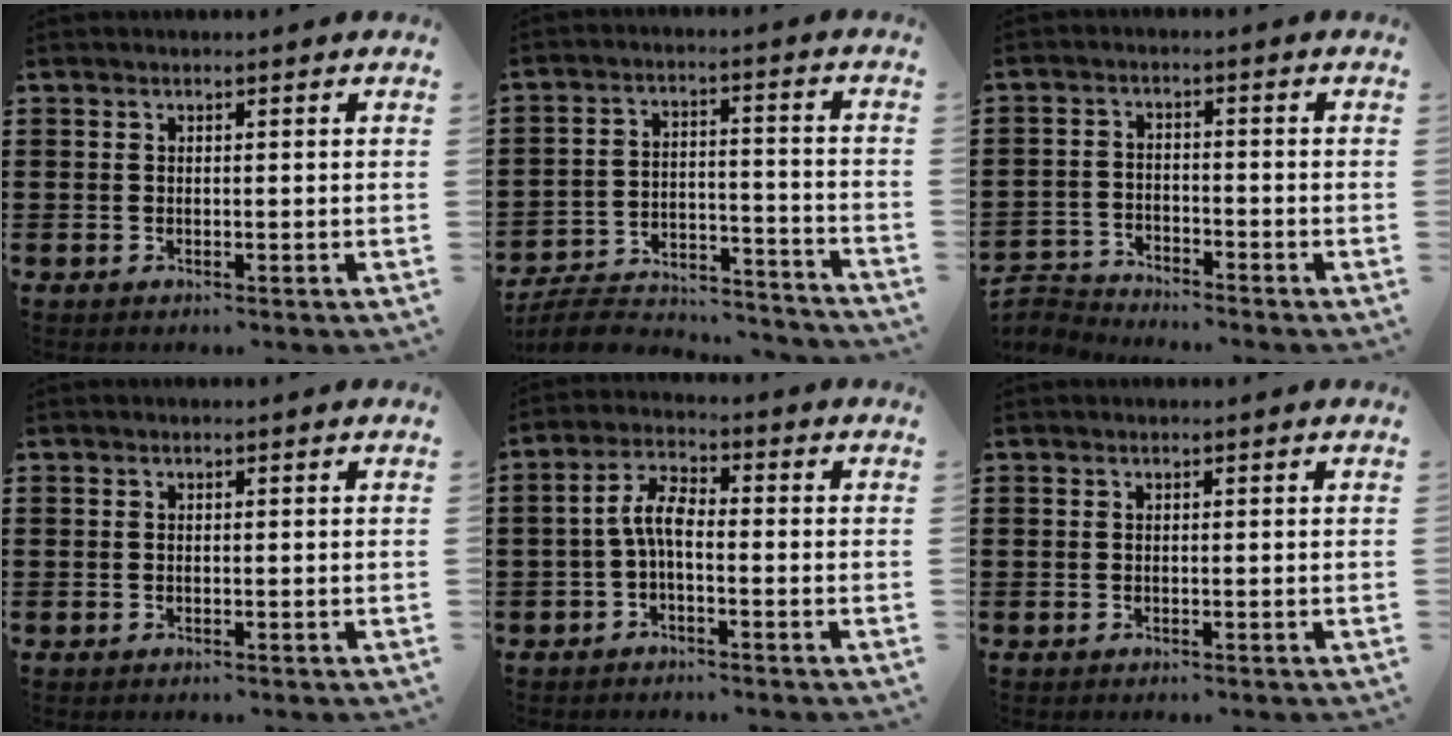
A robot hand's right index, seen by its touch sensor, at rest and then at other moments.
{"total": 6.8, "force": [-6.3, 1.7, 1.9], "torque": [-0.037, 0.009, -0.125]}
{"total": 3.2, "force": [-3.2, 0.5, -0.3], "torque": [-0.012, -0.002, -0.072]}
{"total": 0.0}
{"total": 4.9, "force": [-1.0, 1.8, 4.4], "torque": [-0.103, 0.004, -0.025]}
{"total": 0.0}